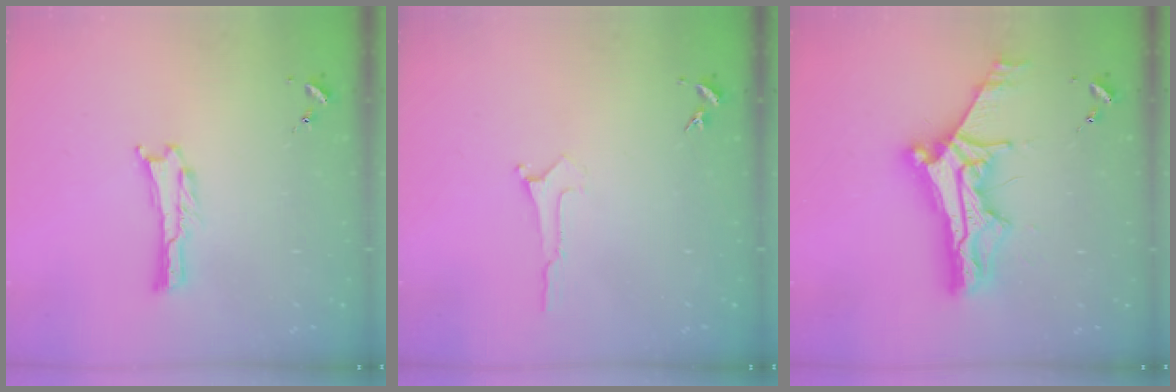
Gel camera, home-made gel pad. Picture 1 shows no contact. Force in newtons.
{"total": 0.0}
{"total": 12.3, "press": 12.2, "slide": 1.0}